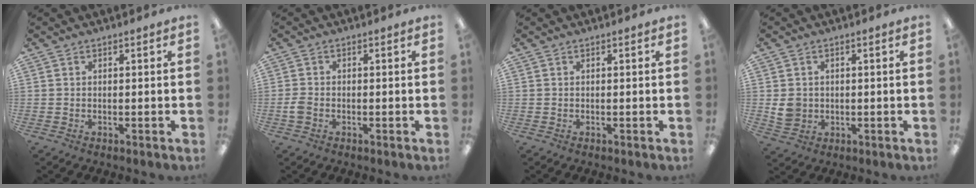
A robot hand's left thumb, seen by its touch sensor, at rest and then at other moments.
{"total": 2.4, "force": [-0.8, 1.8, 1.4], "torque": [-0.024, 0.005, -0.013]}
{"total": 0.0}
{"total": 4.5, "force": [0.2, 4.1, 1.8], "torque": [-0.020, 0.004, 0.007]}